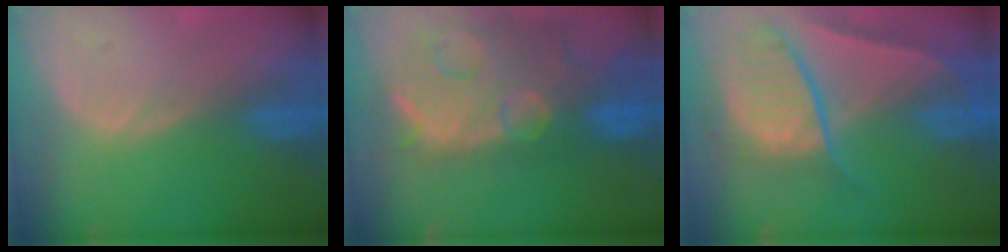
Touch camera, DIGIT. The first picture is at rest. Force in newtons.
{"total": 14.8, "press": 12.1, "slide": 8.6}
{"total": 10.4, "press": 8.8, "slide": 5.5}